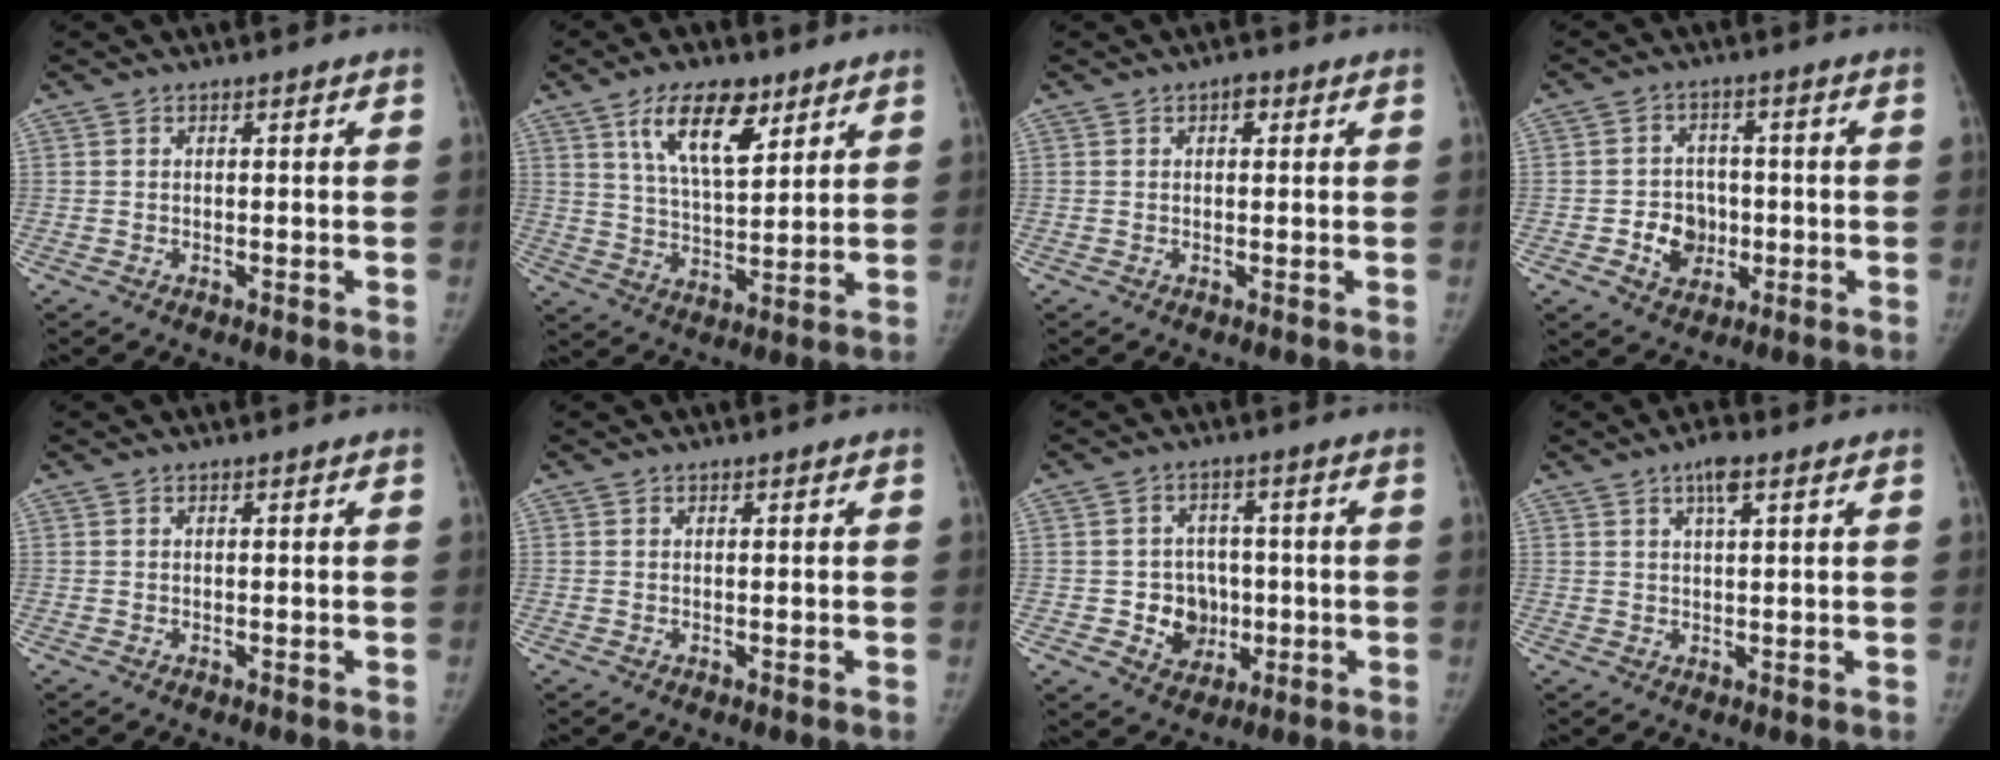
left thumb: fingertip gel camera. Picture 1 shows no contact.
{"total": 12.0, "force": [6.7, 5.0, 8.7], "torque": [-0.129, -0.035, 0.123]}
{"total": 1.8, "force": [0.7, 0.9, 1.4], "torque": [-0.016, 0.002, 0.007]}
{"total": 7.1, "force": [-1.6, 6.0, 3.5], "torque": [-0.023, 0.015, -0.024]}
{"total": 0.0}
{"total": 0.0}
{"total": 7.9, "force": [-1.3, 7.0, 3.6], "torque": [-0.014, 0.012, -0.013]}
{"total": 4.1, "force": [2.1, 0.7, 3.4], "torque": [-0.060, -0.004, 0.035]}